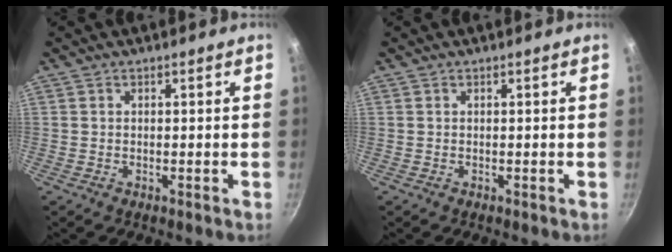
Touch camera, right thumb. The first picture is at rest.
{"total": 0.0}